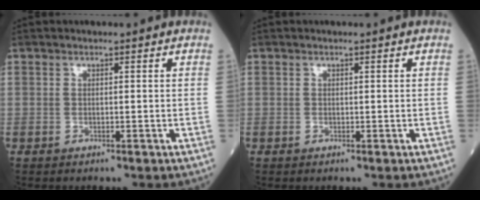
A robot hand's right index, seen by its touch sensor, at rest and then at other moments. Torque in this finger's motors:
{"motor_torque": [0.10, 0.02, 0.05, 0.01]}